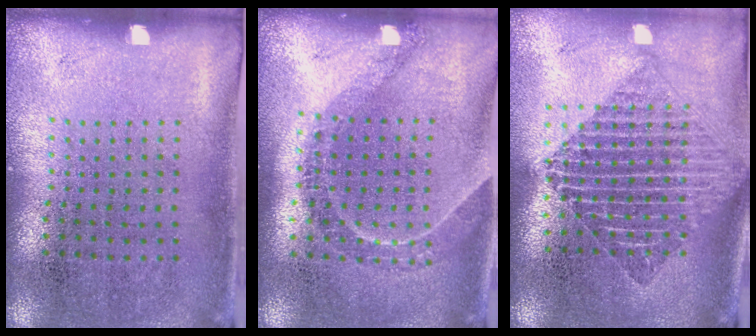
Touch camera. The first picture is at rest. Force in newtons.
{"total": 1.3, "press": 1.1, "slide": 0.6}
{"total": 2.0, "press": 1.7, "slide": 1.1}